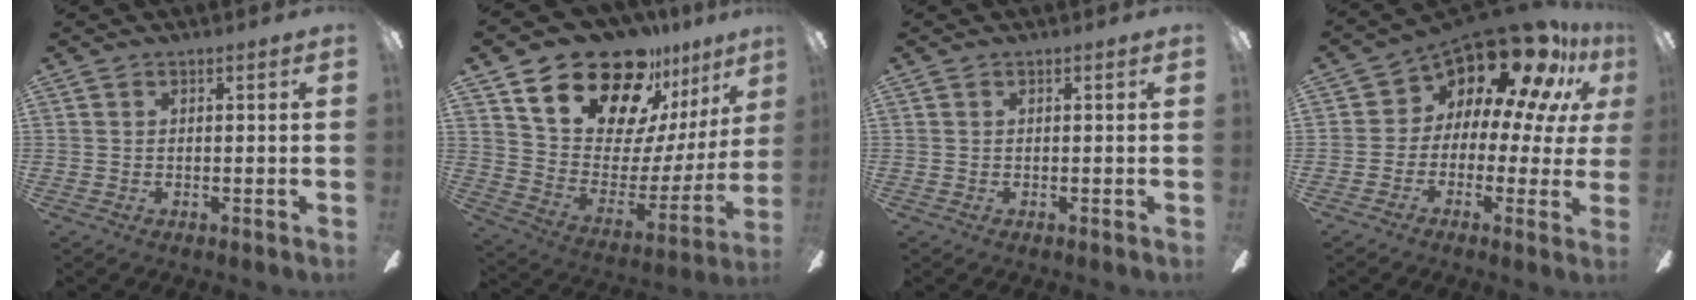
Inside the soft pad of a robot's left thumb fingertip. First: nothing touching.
{"total": 23.4, "force": [17.9, 10.8, 10.6], "torque": [-0.174, -0.123, 0.328]}
{"total": 0.0}
{"total": 17.2, "force": [11.4, 7.8, 10.3], "torque": [-0.159, -0.089, 0.195]}